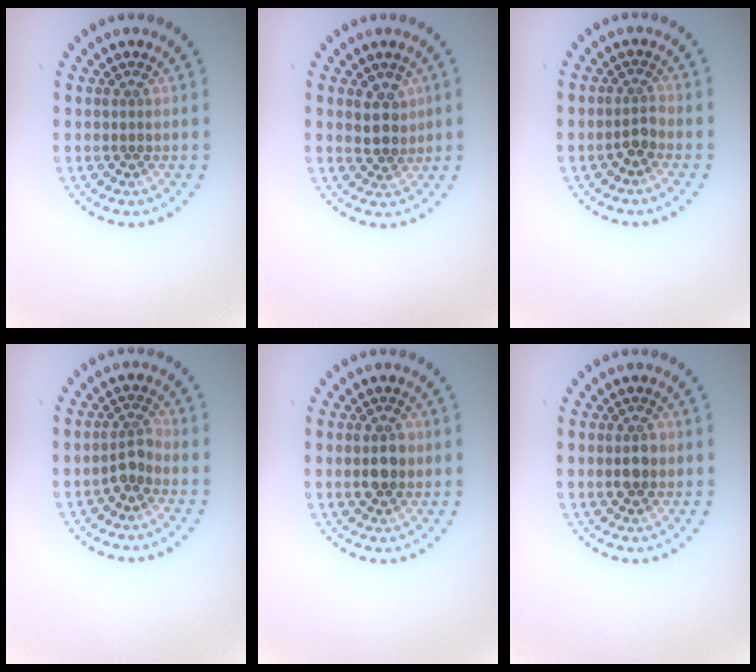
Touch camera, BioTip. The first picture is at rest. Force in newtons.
{"total": 2.3, "press": 2.0, "slide": 1.1}
{"total": 1.5, "press": 1.1, "slide": 1.0}
{"total": 1.8, "press": 1.3, "slide": 1.2}
{"total": 2.5, "press": 2.5, "slide": 0.1}
{"total": 1.6, "press": 1.6, "slide": 0.1}